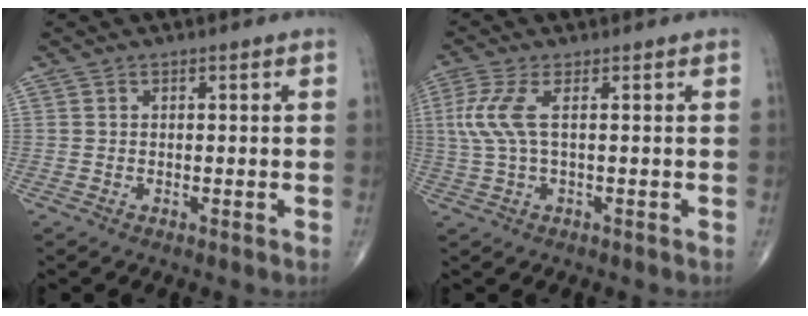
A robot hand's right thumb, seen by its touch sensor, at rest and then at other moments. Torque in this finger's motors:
{"motor_torque": [-0.34, 0.51, 0.88, 0.11, 0.29]}